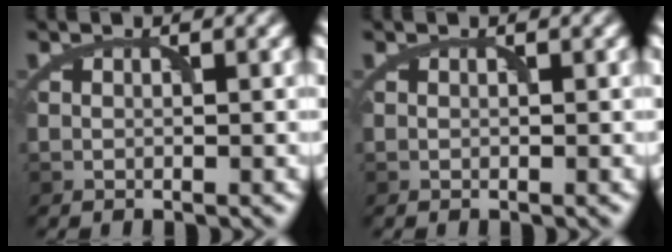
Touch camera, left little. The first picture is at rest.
{"total": 0.0}